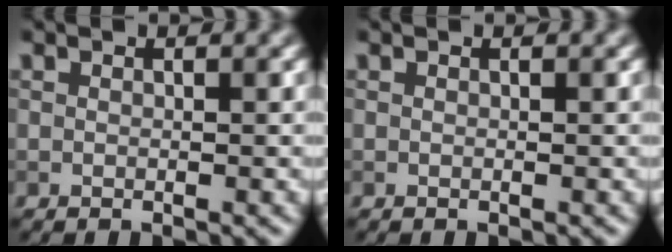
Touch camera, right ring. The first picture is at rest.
{"total": 0.0}